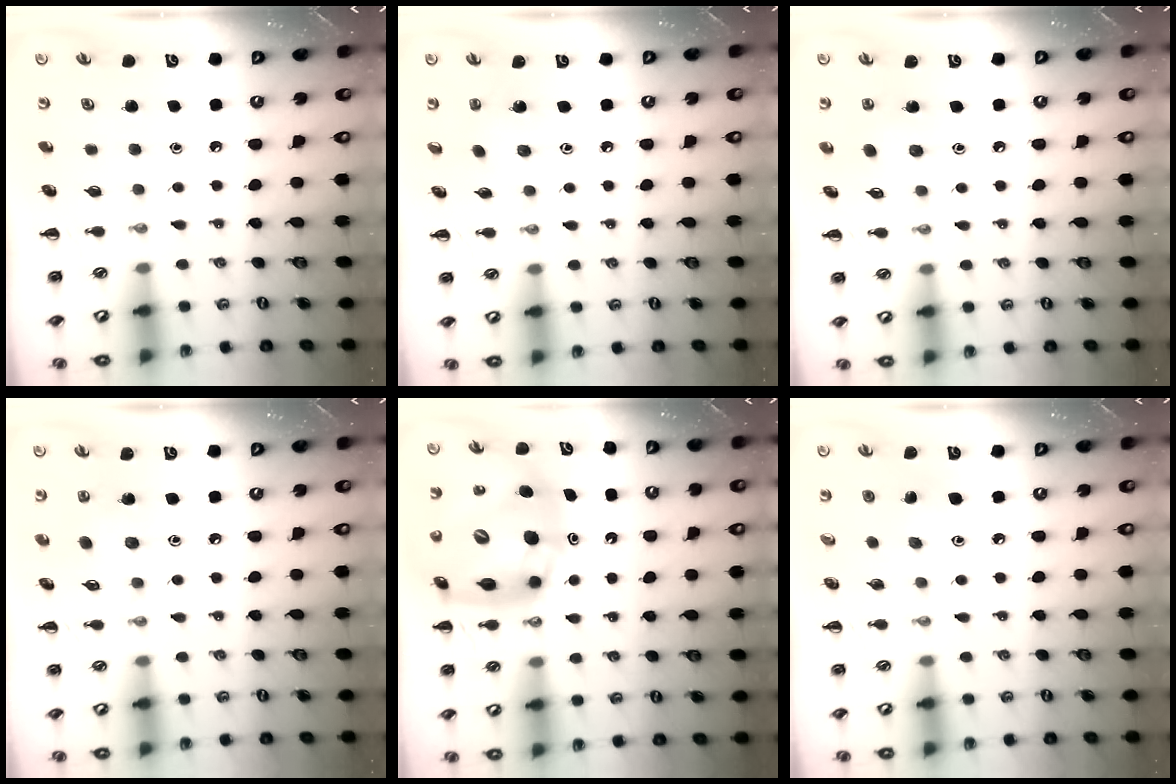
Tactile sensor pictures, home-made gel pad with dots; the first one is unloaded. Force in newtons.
{"total": 1.9, "press": 1.8, "slide": 0.6}
{"total": 3.8, "press": 3.6, "slide": 1.2}
{"total": 4.3, "press": 4.1, "slide": 1.1}
{"total": 15.1, "press": 14.6, "slide": 3.9}
{"total": 3.0, "press": 2.9, "slide": 1.0}